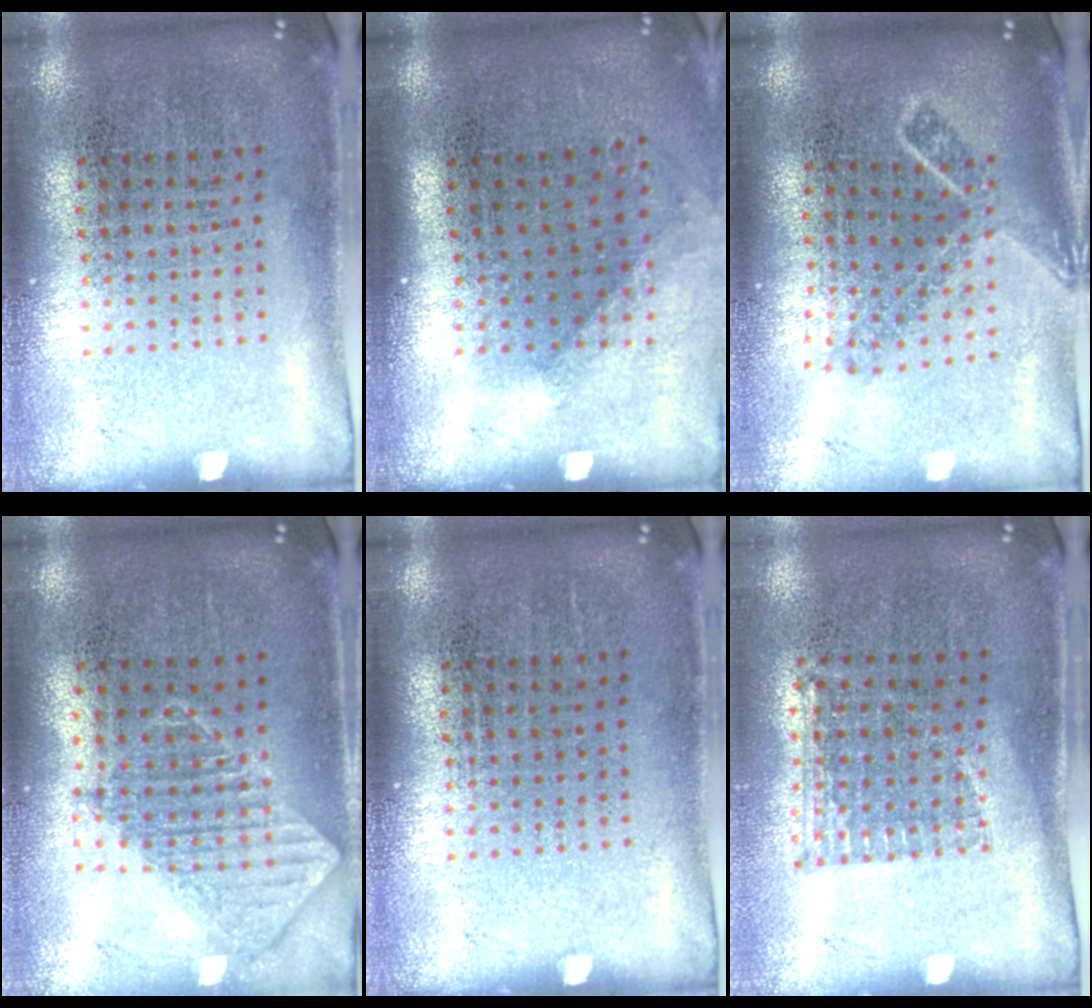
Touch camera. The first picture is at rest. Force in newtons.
{"total": 1.3, "press": 0.9, "slide": 0.8}
{"total": 1.9, "press": 1.4, "slide": 1.3}
{"total": 1.0, "press": 1.0, "slide": 0.2}
{"total": 0.0}
{"total": 1.0, "press": 0.8, "slide": 0.6}